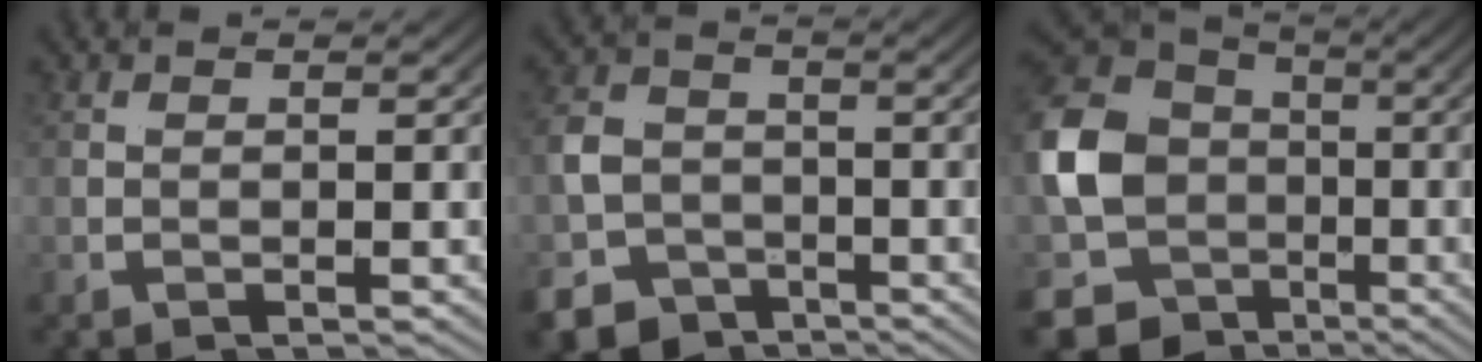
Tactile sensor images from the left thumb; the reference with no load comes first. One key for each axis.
{"total": 9.6, "fx": -2.7, "fy": 8.4, "fz": 4.0, "tx": -0.077, "ty": -0.024, "tz": -0.053}
{"total": 10.4, "fx": -1.3, "fy": 6.9, "fz": 7.6, "tx": -0.173, "ty": -0.029, "tz": -0.013}